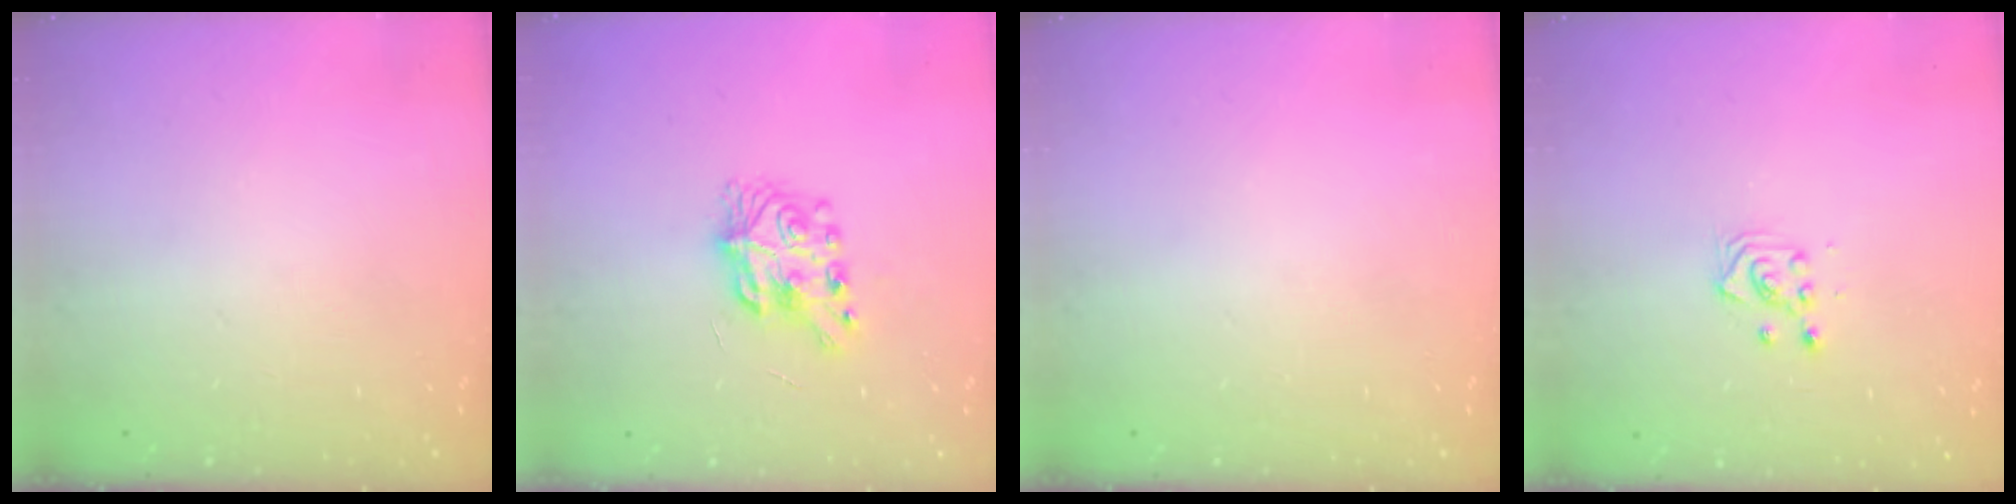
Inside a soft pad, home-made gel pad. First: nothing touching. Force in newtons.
{"total": 7.8, "press": 7.8, "slide": 0.5}
{"total": 0.0}
{"total": 3.0, "press": 2.9, "slide": 0.8}